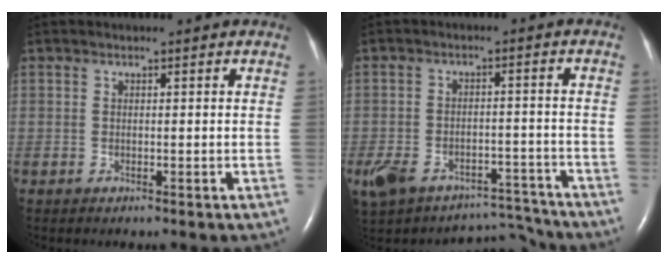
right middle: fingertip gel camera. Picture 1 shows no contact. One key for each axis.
{"total": 13.7, "fx": -11.6, "fy": 5.4, "fz": 5.0, "tx": -0.107, "ty": 0.025, "tz": -0.175}